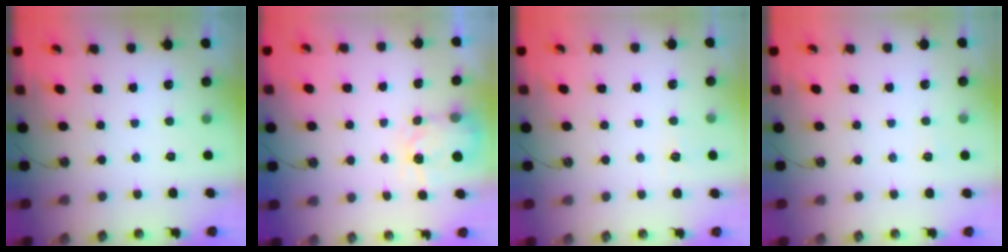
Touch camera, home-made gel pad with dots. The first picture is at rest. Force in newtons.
{"total": 4.0, "press": 3.9, "slide": 0.7}
{"total": 2.7, "press": 2.7, "slide": 0.4}
{"total": 3.5, "press": 3.5, "slide": 0.4}